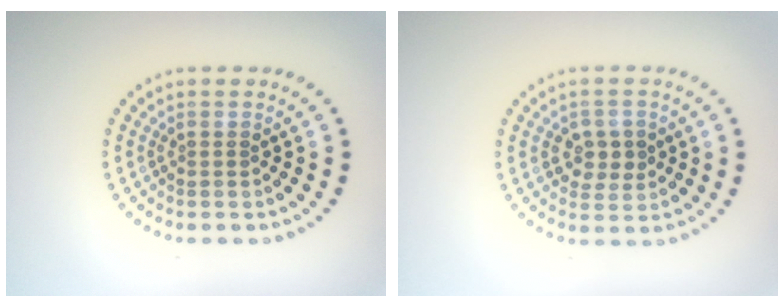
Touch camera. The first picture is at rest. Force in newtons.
{"total": 2.7, "press": 2.7, "slide": 0.5}